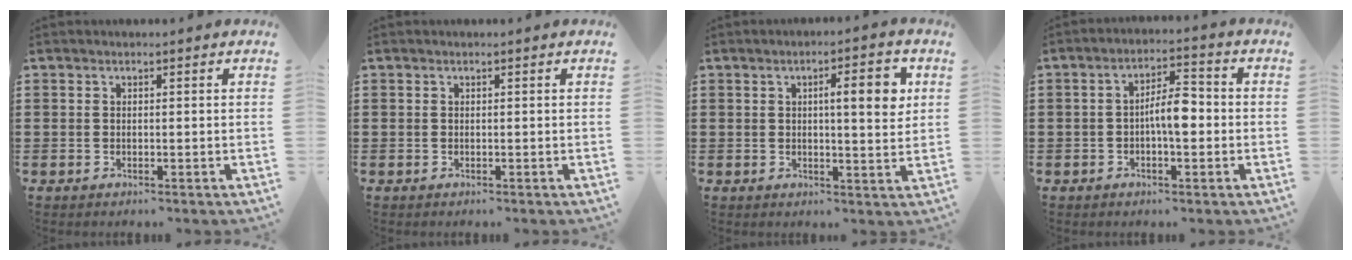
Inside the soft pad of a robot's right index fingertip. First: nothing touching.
{"total": 0.0}
{"total": 6.4, "force": [1.7, 1.4, 6.0], "torque": [-0.085, -0.006, 0.018]}
{"total": 5.6, "force": [-0.8, 1.9, 5.2], "torque": [-0.100, 0.008, -0.018]}